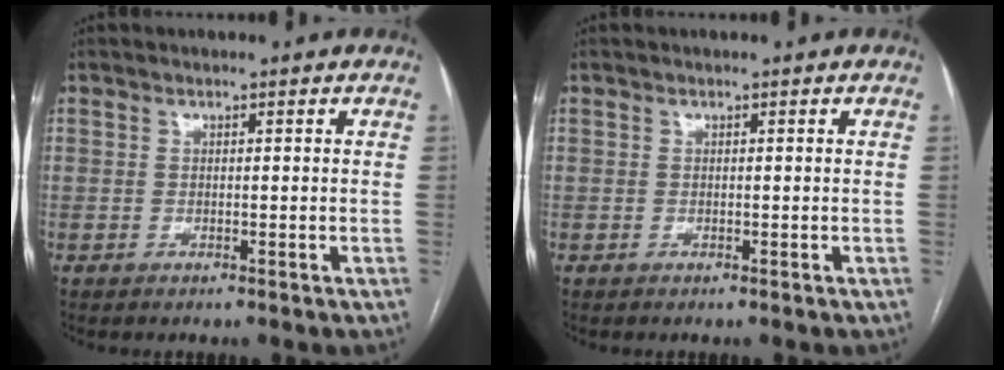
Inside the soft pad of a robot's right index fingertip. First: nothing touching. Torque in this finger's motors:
{"motor_torque": [-0.22, 0.24, -0.02, 0.00]}